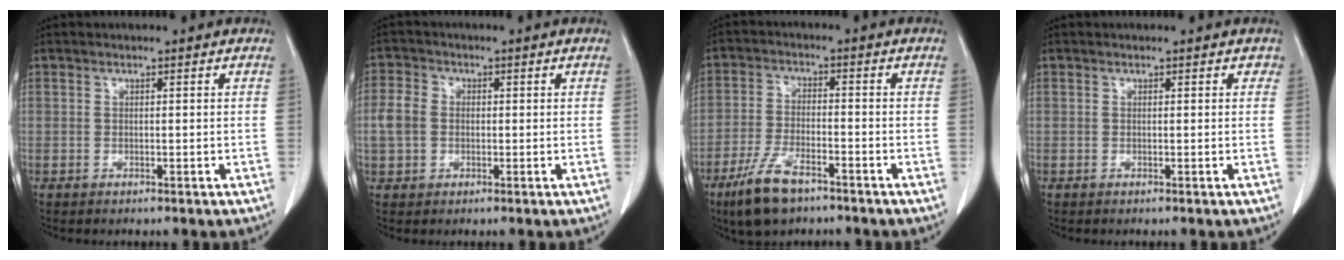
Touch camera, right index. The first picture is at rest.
{"total": 4.4, "force": [-0.2, 3.6, 2.4], "torque": [-0.070, 0.016, -0.003]}
{"total": 8.4, "force": [-5.7, 2.6, 5.6], "torque": [-0.121, -0.012, -0.104]}
{"total": 0.6, "force": [0.3, 0.5, 0.1], "torque": [0.006, 0.003, 0.000]}